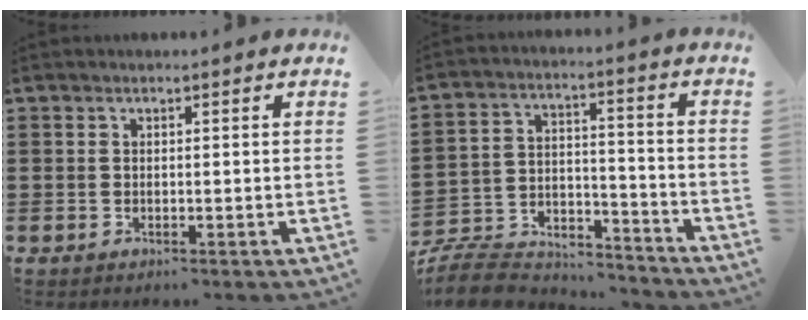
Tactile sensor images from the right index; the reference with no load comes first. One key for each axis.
{"total": 8.7, "fx": -8.2, "fy": 2.3, "fz": 1.8, "tx": -0.042, "ty": 0.019, "tz": -0.163}